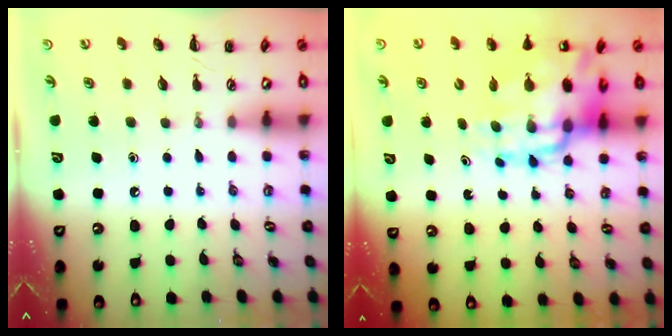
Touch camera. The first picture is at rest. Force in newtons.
{"total": 19.1, "press": 18.4, "slide": 5.2}